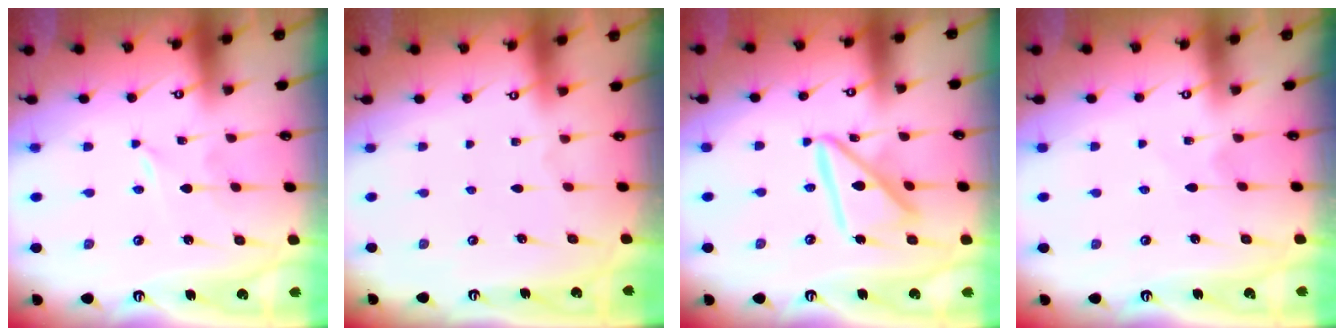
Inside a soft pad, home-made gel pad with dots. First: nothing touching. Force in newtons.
{"total": 0.0}
{"total": 15.5, "press": 15.4, "slide": 1.6}
{"total": 2.2, "press": 2.2, "slide": 0.3}